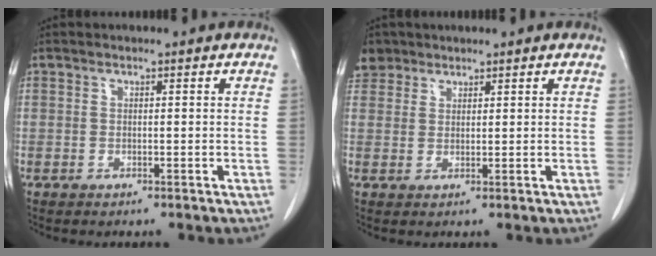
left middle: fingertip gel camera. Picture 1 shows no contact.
{"total": 4.4, "force": [3.3, 3.0, 0.2], "torque": [0.000, 0.011, 0.064]}